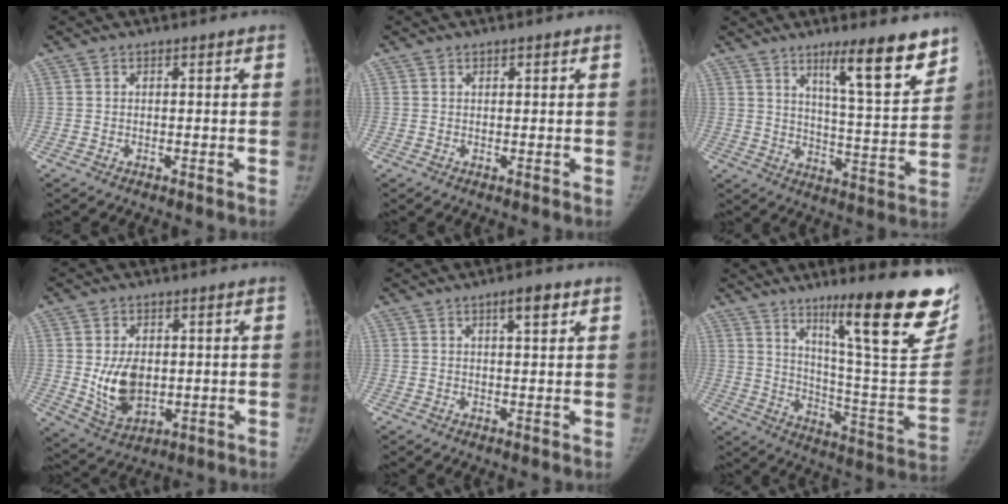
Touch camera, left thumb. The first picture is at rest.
{"total": 0.9, "force": [0.5, 0.6, 0.4], "torque": [0.004, -0.001, 0.006]}
{"total": 14.6, "force": [9.7, 2.4, 10.7], "torque": [-0.133, -0.070, 0.154]}
{"total": 9.7, "force": [0.2, 6.5, 7.2], "torque": [-0.102, -0.014, 0.019]}
{"total": 3.9, "force": [2.1, 1.1, 3.2], "torque": [-0.042, -0.008, 0.030]}
{"total": 27.7, "force": [17.1, 4.5, 21.3], "torque": [-0.275, -0.087, 0.261]}